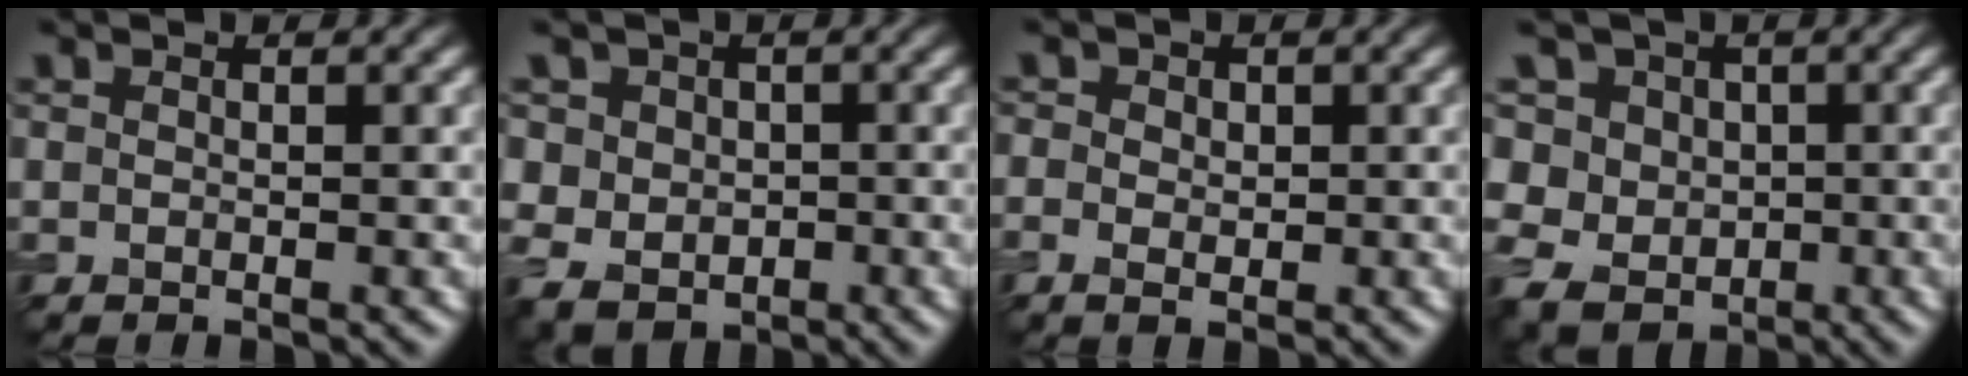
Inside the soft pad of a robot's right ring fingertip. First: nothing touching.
{"total": 5.8, "force": [0.7, 5.3, 2.0], "torque": [-0.045, 0.017, -0.005]}
{"total": 2.2, "force": [0.0, 1.8, 1.2], "torque": [-0.007, 0.006, -0.007]}
{"total": 9.2, "force": [2.1, 8.1, 3.9], "torque": [-0.086, 0.022, 0.005]}